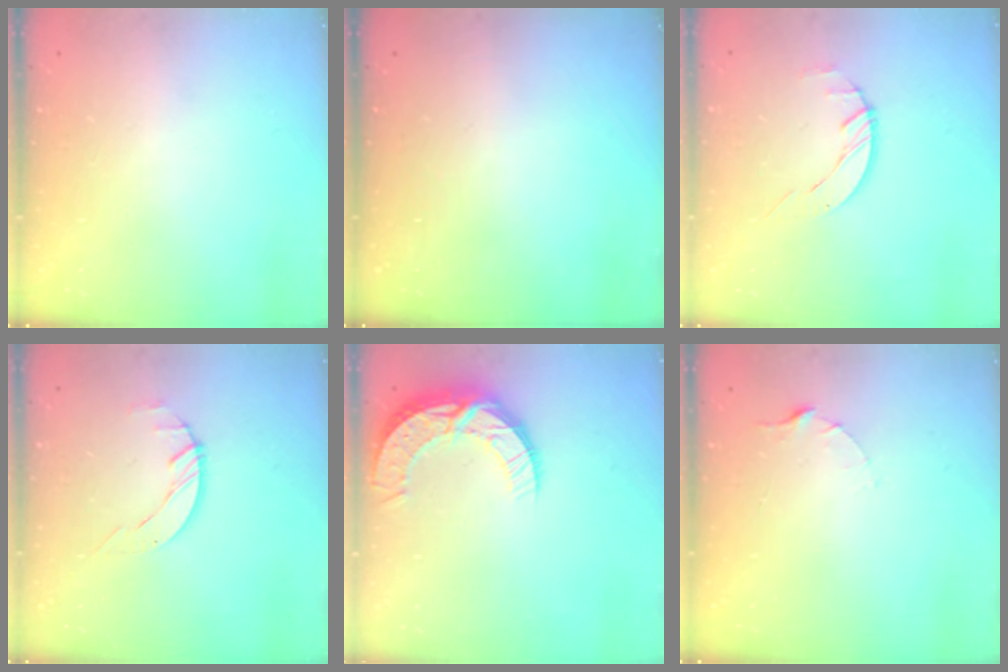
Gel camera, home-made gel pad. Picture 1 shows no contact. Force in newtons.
{"total": 0.0}
{"total": 2.9, "press": 2.8, "slide": 0.3}
{"total": 2.9, "press": 2.8, "slide": 0.3}
{"total": 10.2, "press": 10.2, "slide": 0.8}
{"total": 2.5, "press": 2.5, "slide": 0.3}